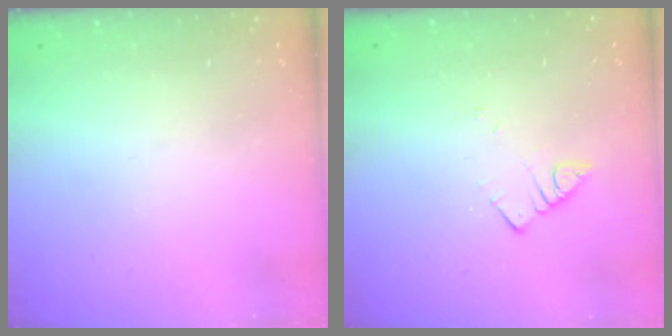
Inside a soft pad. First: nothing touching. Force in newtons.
{"total": 2.5, "press": 2.5, "slide": 0.3}